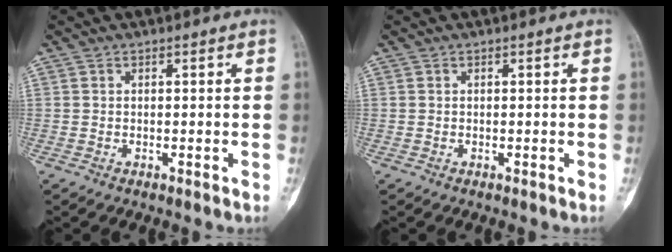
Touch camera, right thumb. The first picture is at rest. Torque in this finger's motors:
{"motor_torque": [0.01, -0.01, 0.07, -0.01, 0.03]}